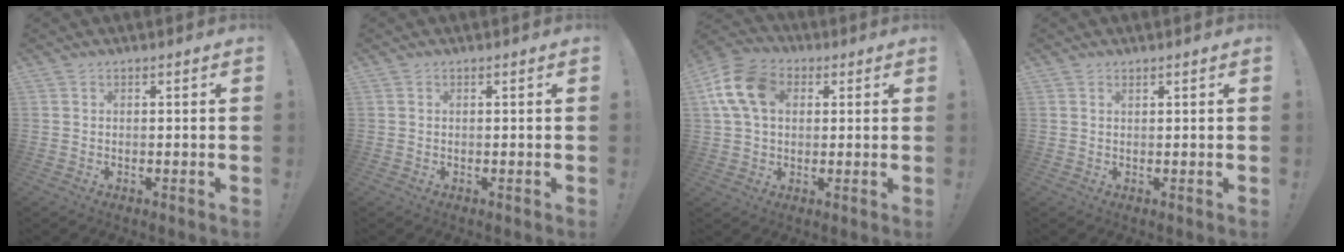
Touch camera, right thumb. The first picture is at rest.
{"total": 0.0}
{"total": 14.2, "force": [3.6, 10.1, 9.2], "torque": [-0.172, 0.004, 0.069]}
{"total": 0.7, "force": [0.6, 0.2, 0.3], "torque": [0.003, -0.004, 0.010]}